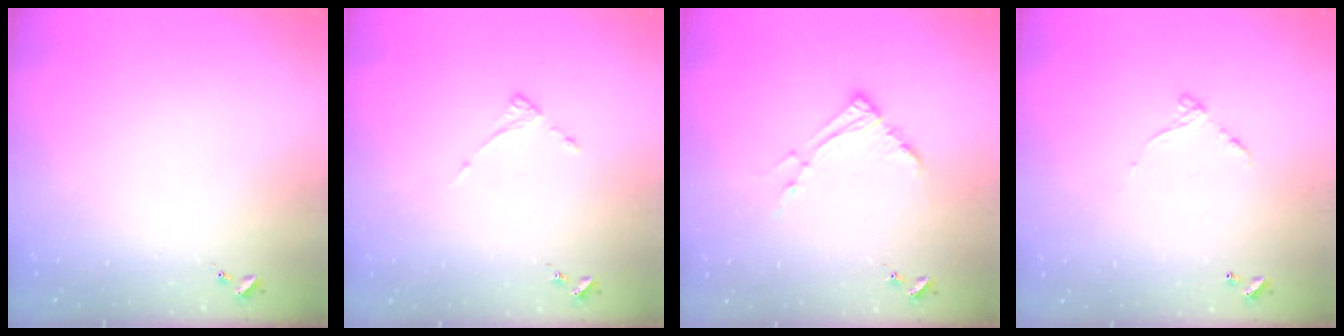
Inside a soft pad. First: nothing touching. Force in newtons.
{"total": 3.8, "press": 3.7, "slide": 0.4}
{"total": 8.6, "press": 8.5, "slide": 0.9}
{"total": 6.2, "press": 6.2, "slide": 0.4}